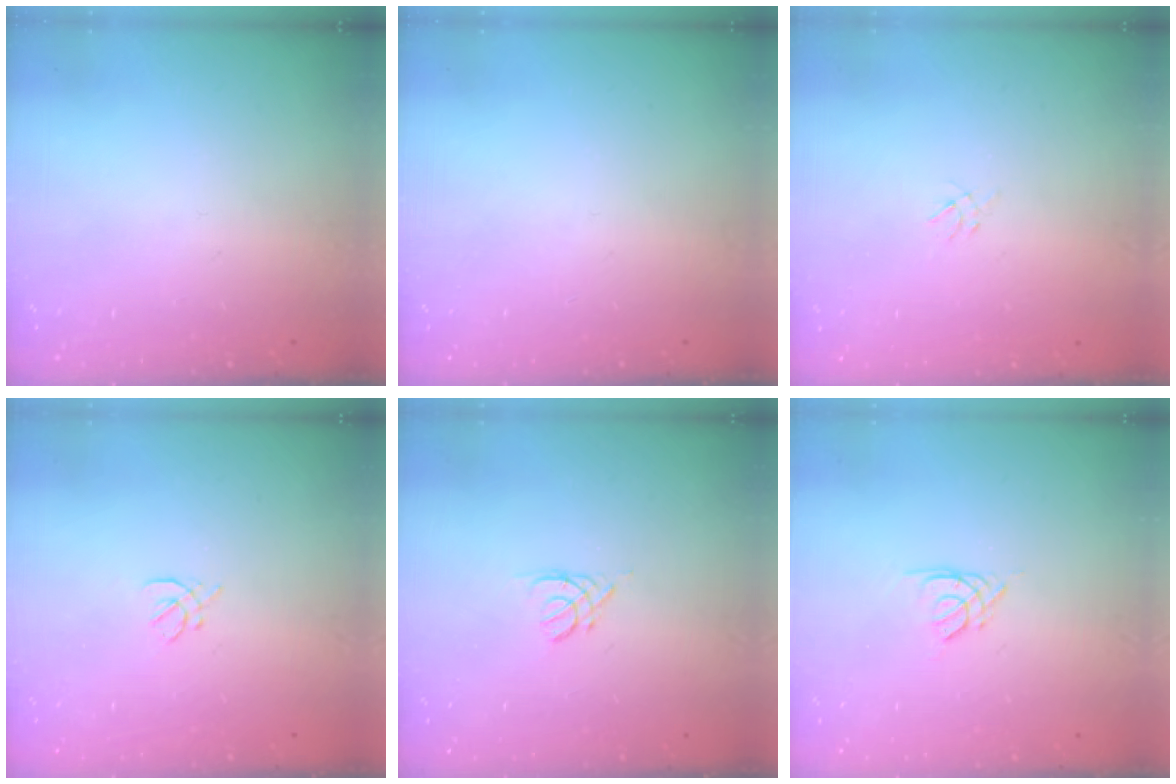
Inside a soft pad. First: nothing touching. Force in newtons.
{"total": 0.0}
{"total": 1.2, "press": 1.1, "slide": 0.5}
{"total": 2.1, "press": 2.0, "slide": 0.7}
{"total": 2.5, "press": 2.5, "slide": 0.6}
{"total": 2.6, "press": 2.6, "slide": 0.3}